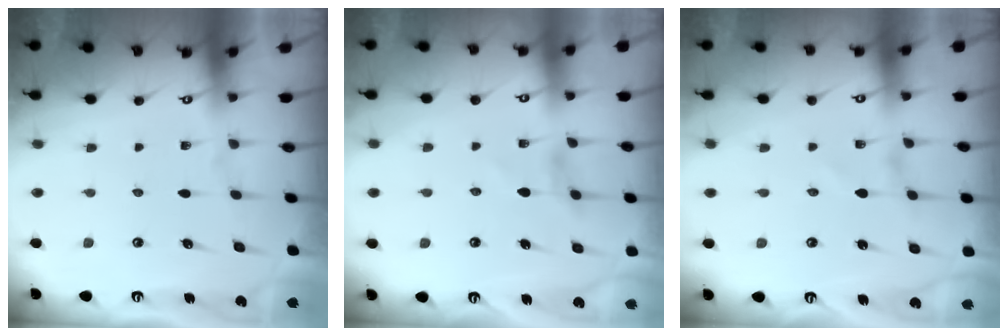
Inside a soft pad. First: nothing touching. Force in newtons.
{"total": 2.9, "press": 2.9, "slide": 0.4}
{"total": 1.0, "press": 1.0, "slide": 0.0}